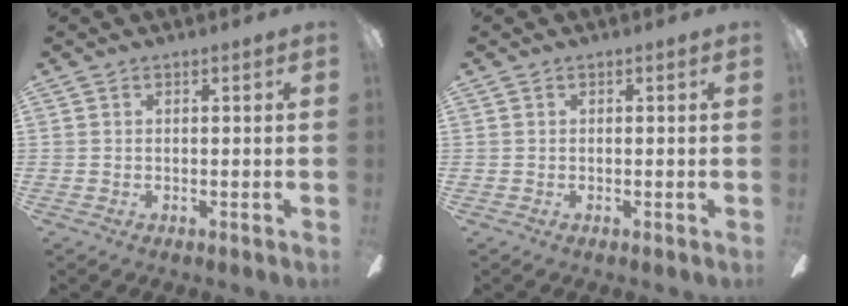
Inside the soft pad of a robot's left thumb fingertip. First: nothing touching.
{"total": 0.0}